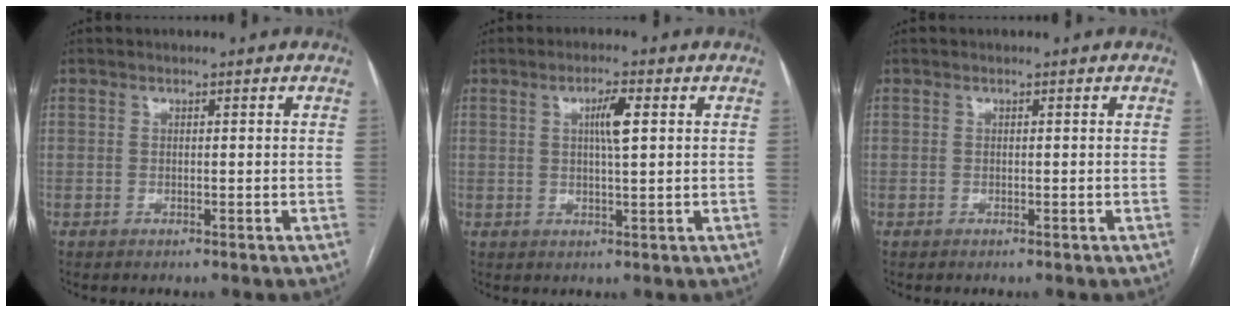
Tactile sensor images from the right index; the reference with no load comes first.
{"total": 3.9, "force": [1.0, 0.3, 3.8], "torque": [-0.066, 0.002, 0.017]}
{"total": 0.0}